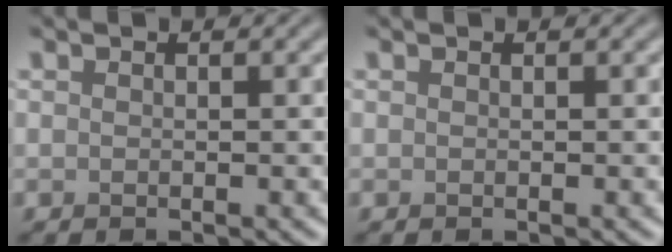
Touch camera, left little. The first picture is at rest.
{"total": 0.0}